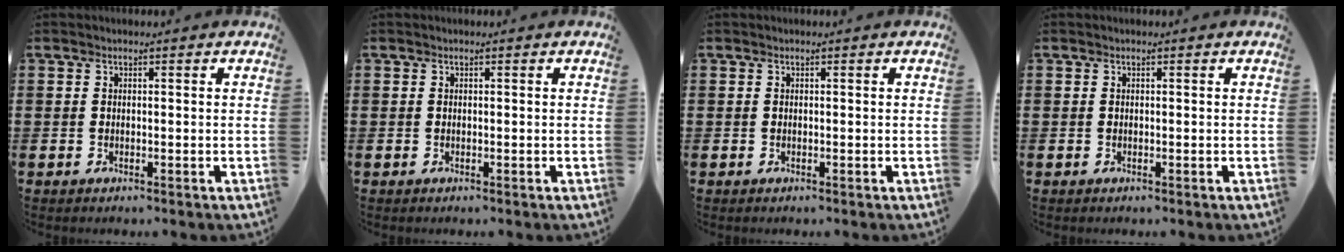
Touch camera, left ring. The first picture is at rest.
{"total": 0.0}
{"total": 0.0}
{"total": 0.0}